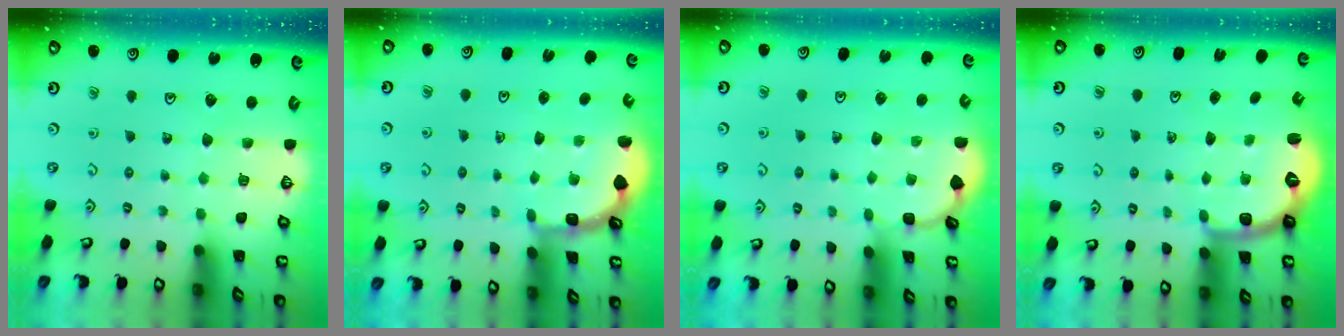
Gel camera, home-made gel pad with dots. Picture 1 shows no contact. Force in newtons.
{"total": 2.0, "press": 2.0, "slide": 0.3}
{"total": 1.3, "press": 1.3, "slide": 0.1}
{"total": 2.6, "press": 1.5, "slide": 2.2}